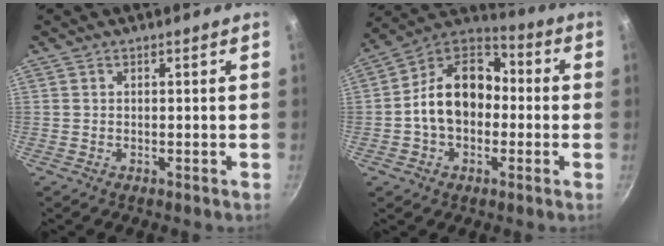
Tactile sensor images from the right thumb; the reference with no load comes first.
{"total": 15.8, "force": [-1.2, 11.4, 10.8], "torque": [-0.142, 0.049, -0.040]}